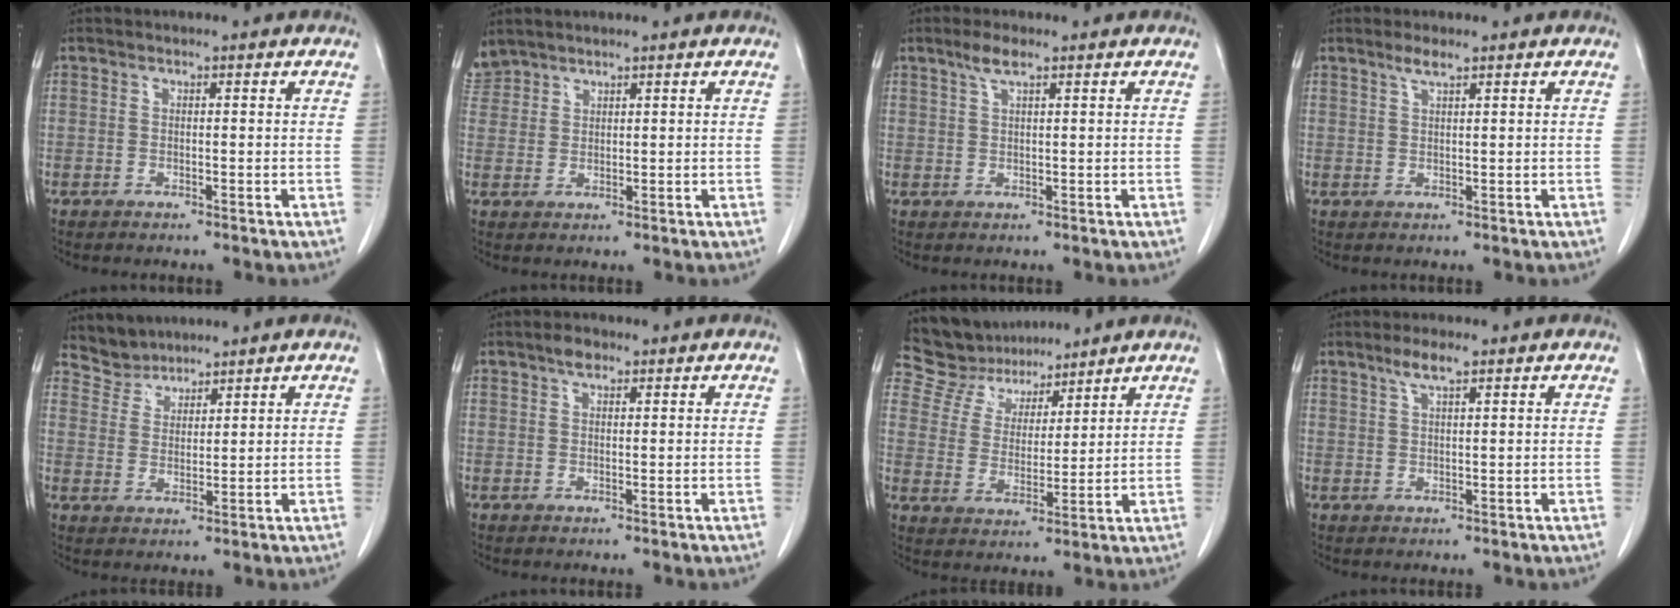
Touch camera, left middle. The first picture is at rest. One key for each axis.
{"total": 3.3, "fx": 3.1, "fy": 1.2, "fz": -0.1, "tx": -0.005, "ty": 0.013, "tz": 0.069}
{"total": 2.7, "fx": 1.8, "fy": 0.3, "fz": 2.0, "tx": -0.046, "ty": 0.005, "tz": 0.037}
{"total": 2.0, "fx": 1.5, "fy": 0.1, "fz": 1.3, "tx": -0.031, "ty": 0.002, "tz": 0.031}
{"total": 4.1, "fx": 3.8, "fy": 1.3, "fz": -0.7, "tx": 0.012, "ty": 0.006, "tz": 0.077}
{"total": 1.8, "fx": 1.2, "fy": 0.9, "fz": 1.1, "tx": -0.021, "ty": 0.007, "tz": 0.019}
{"total": 10.3, "fx": 9.6, "fy": 3.4, "fz": 1.5, "tx": -0.038, "ty": 0.019, "tz": 0.186}
{"total": 3.1, "fx": 2.1, "fy": 0.4, "fz": 2.3, "tx": -0.051, "ty": 0.004, "tz": 0.041}